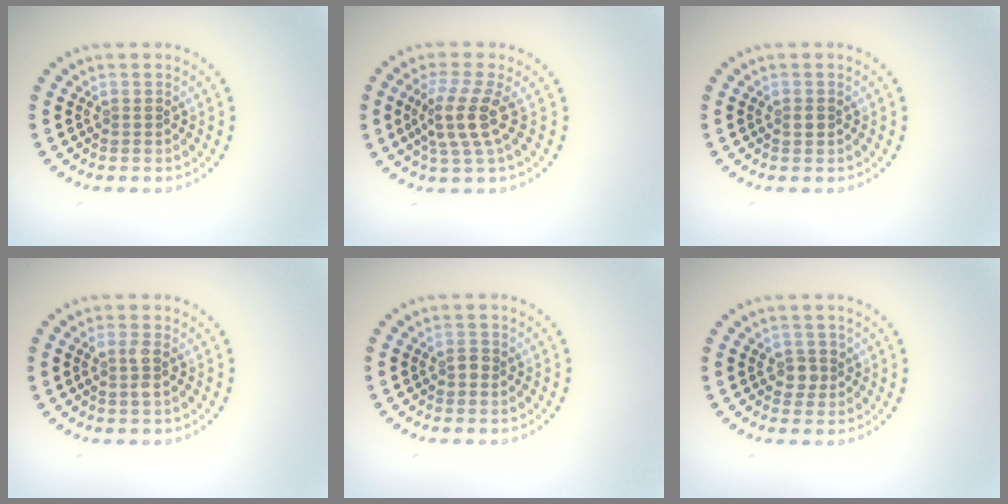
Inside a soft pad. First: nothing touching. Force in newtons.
{"total": 3.6, "press": 2.9, "slide": 2.0}
{"total": 0.9, "press": 0.9, "slide": 0.1}
{"total": 1.5, "press": 1.3, "slide": 0.6}
{"total": 0.8, "press": 0.8, "slide": 0.1}
{"total": 1.5, "press": 1.3, "slide": 0.8}